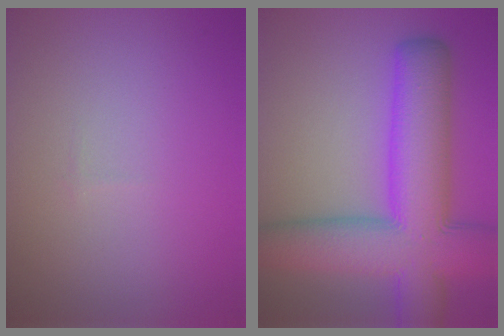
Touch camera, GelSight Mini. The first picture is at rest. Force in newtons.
{"total": 11.9, "press": 11.9, "slide": 0.3}